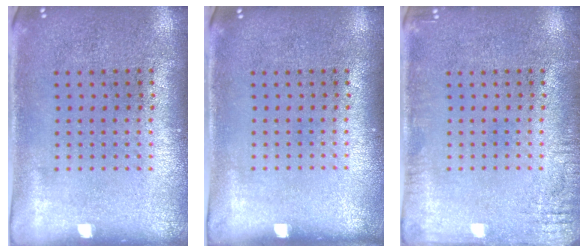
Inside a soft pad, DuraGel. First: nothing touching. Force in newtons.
{"total": 0.0}
{"total": 1.8, "press": 1.8, "slide": 0.1}